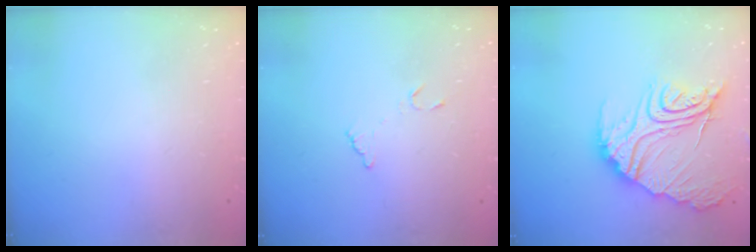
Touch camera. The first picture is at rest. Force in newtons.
{"total": 5.4, "press": 5.4, "slide": 0.4}
{"total": 19.9, "press": 19.8, "slide": 1.9}